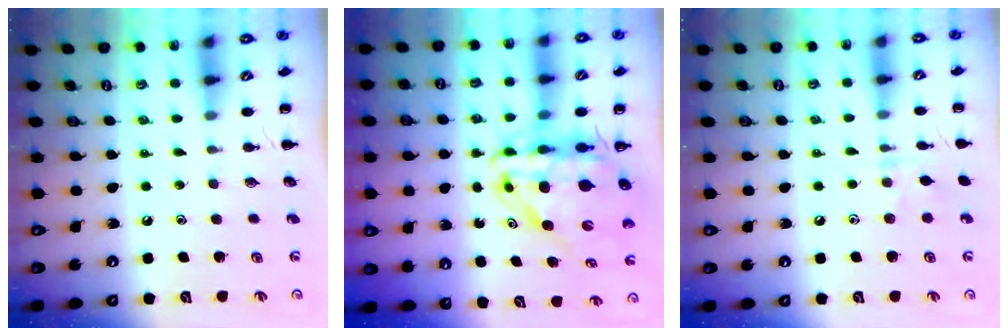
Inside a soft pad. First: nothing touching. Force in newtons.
{"total": 15.1, "press": 14.5, "slide": 4.3}
{"total": 5.9, "press": 5.6, "slide": 1.9}